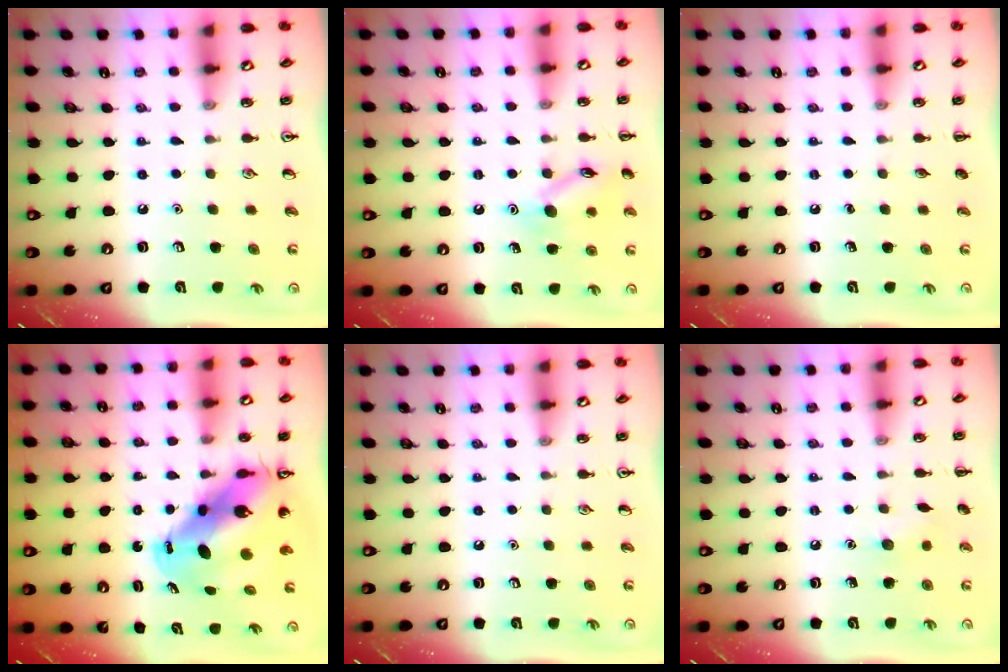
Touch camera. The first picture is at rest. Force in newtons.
{"total": 11.1, "press": 11.0, "slide": 0.7}
{"total": 0.0}
{"total": 13.6, "press": 13.1, "slide": 3.7}
{"total": 0.0}
{"total": 5.0, "press": 4.8, "slide": 1.4}